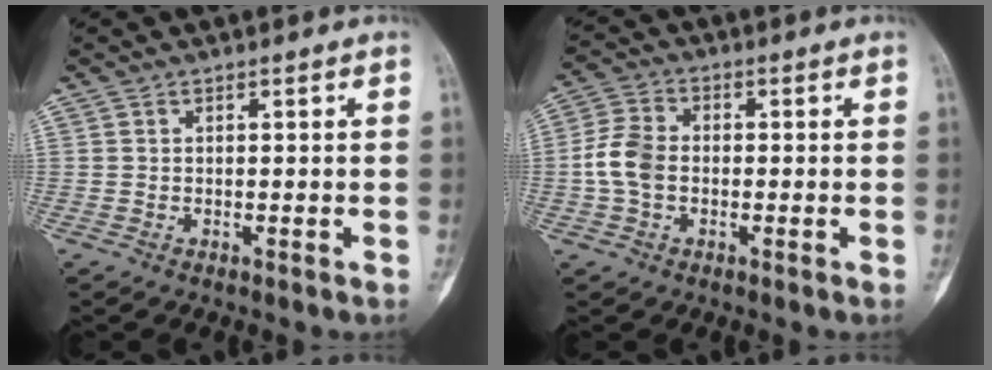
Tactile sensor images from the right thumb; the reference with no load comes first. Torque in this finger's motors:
{"motor_torque": [0.48, 0.42, 0.45, 0.03, 0.06]}